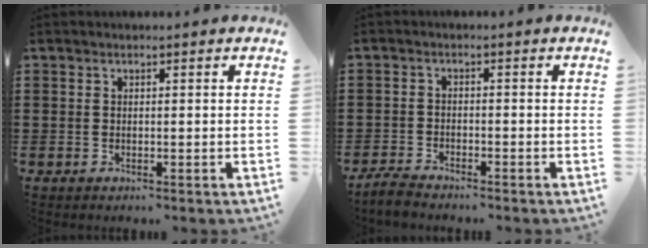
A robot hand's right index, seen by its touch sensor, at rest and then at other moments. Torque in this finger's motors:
{"motor_torque": [-0.73, 0.79, -0.72, -0.21]}